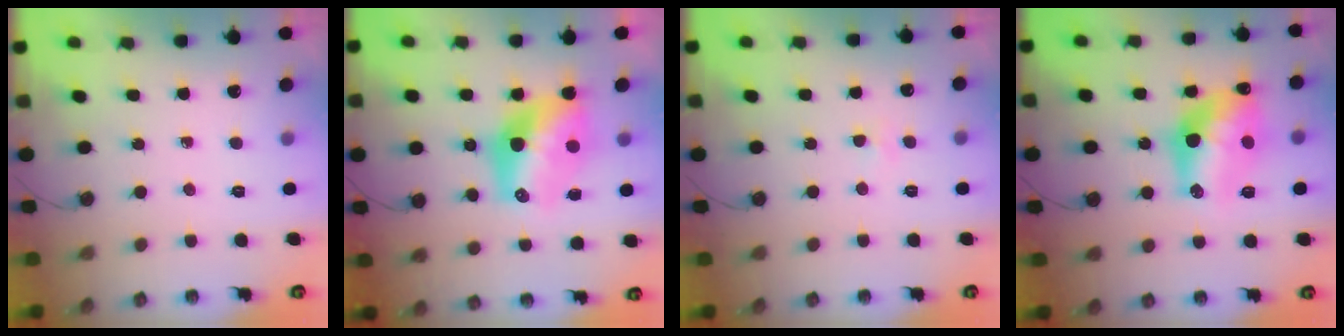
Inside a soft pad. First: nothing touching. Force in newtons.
{"total": 13.5, "press": 13.5, "slide": 1.0}
{"total": 2.9, "press": 2.8, "slide": 0.6}
{"total": 15.0, "press": 14.9, "slide": 0.9}